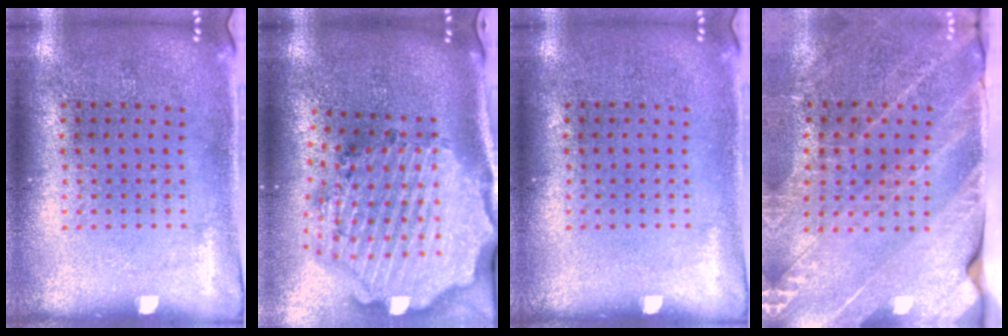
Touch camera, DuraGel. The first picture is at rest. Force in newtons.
{"total": 3.9, "press": 3.3, "slide": 2.2}
{"total": 0.0}
{"total": 3.4, "press": 2.9, "slide": 1.8}